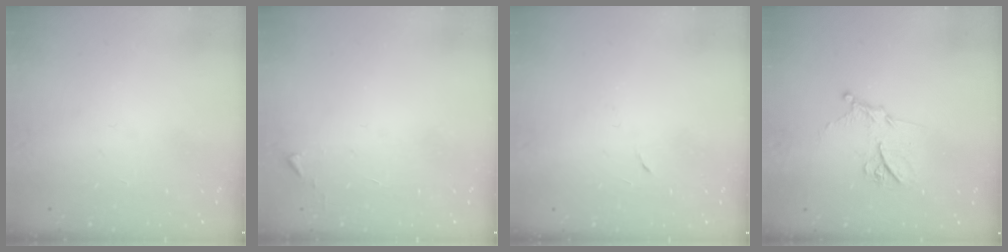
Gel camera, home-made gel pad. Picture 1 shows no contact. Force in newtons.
{"total": 2.7, "press": 2.7, "slide": 0.5}
{"total": 2.9, "press": 2.7, "slide": 1.0}
{"total": 12.6, "press": 12.5, "slide": 0.9}